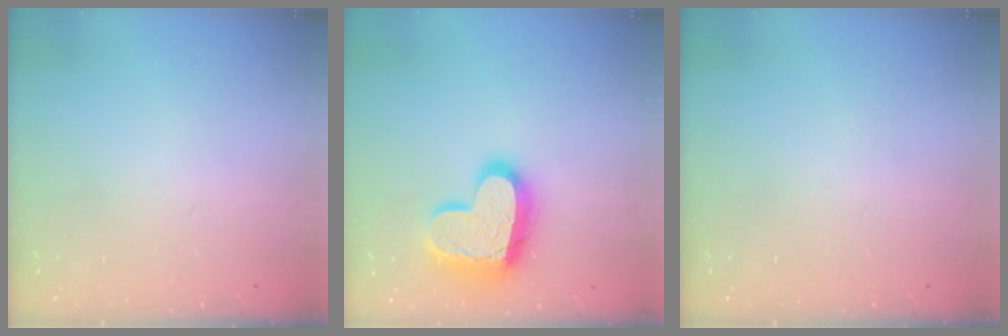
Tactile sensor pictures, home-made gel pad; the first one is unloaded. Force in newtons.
{"total": 17.9, "press": 17.8, "slide": 1.6}
{"total": 0.0}